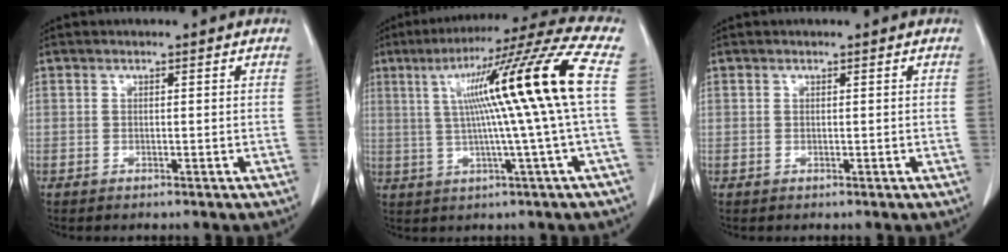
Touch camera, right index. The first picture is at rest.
{"total": 18.1, "force": [2.6, -2.1, 17.7], "torque": [-0.271, 0.024, 0.033]}
{"total": 0.0}